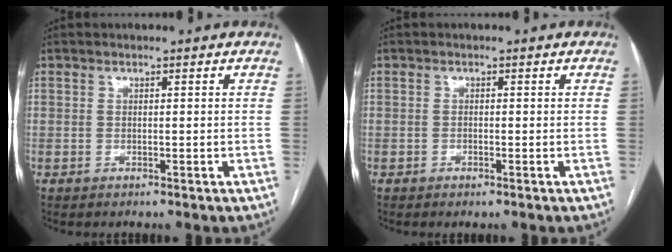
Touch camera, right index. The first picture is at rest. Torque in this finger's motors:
{"motor_torque": [0.13, -0.02, 0.12, 0.01]}